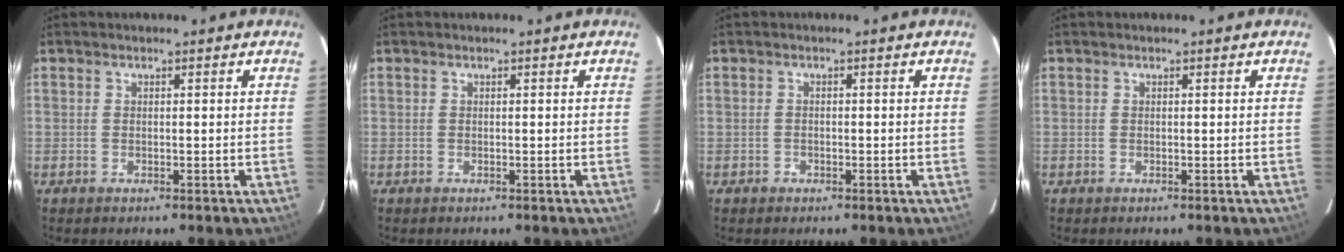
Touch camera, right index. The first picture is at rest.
{"total": 0.0}
{"total": 0.9, "force": [-0.6, 0.7, 0.0], "torque": [0.001, 0.004, -0.009]}
{"total": 0.0}